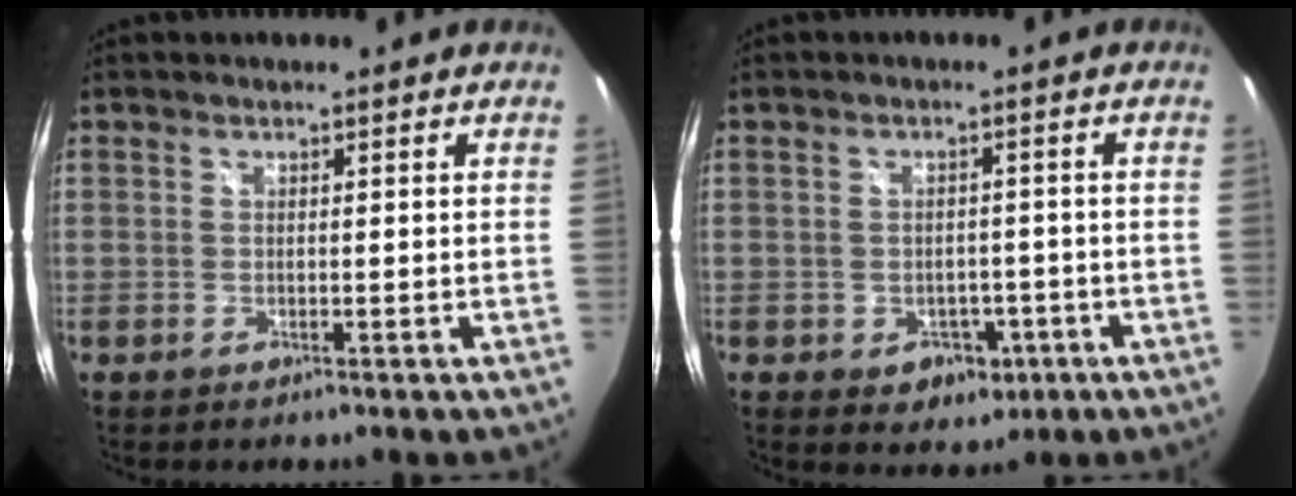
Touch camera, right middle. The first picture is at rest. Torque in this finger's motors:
{"motor_torque": [-1.15, -0.92, -0.43, -0.05]}